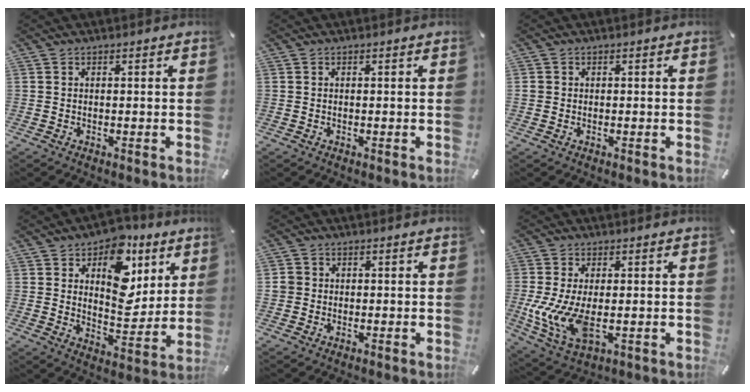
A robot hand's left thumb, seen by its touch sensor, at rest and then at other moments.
{"total": 0.0}
{"total": 0.7, "force": [-0.1, 0.7, 0.0], "torque": [0.002, 0.007, -0.003]}
{"total": 15.1, "force": [6.7, 10.3, 8.8], "torque": [-0.107, -0.040, 0.117]}
{"total": 2.3, "force": [-0.1, 2.3, 0.3], "torque": [-0.005, 0.006, -0.004]}
{"total": 11.5, "force": [-1.2, 6.0, 9.7], "torque": [-0.218, -0.020, -0.014]}